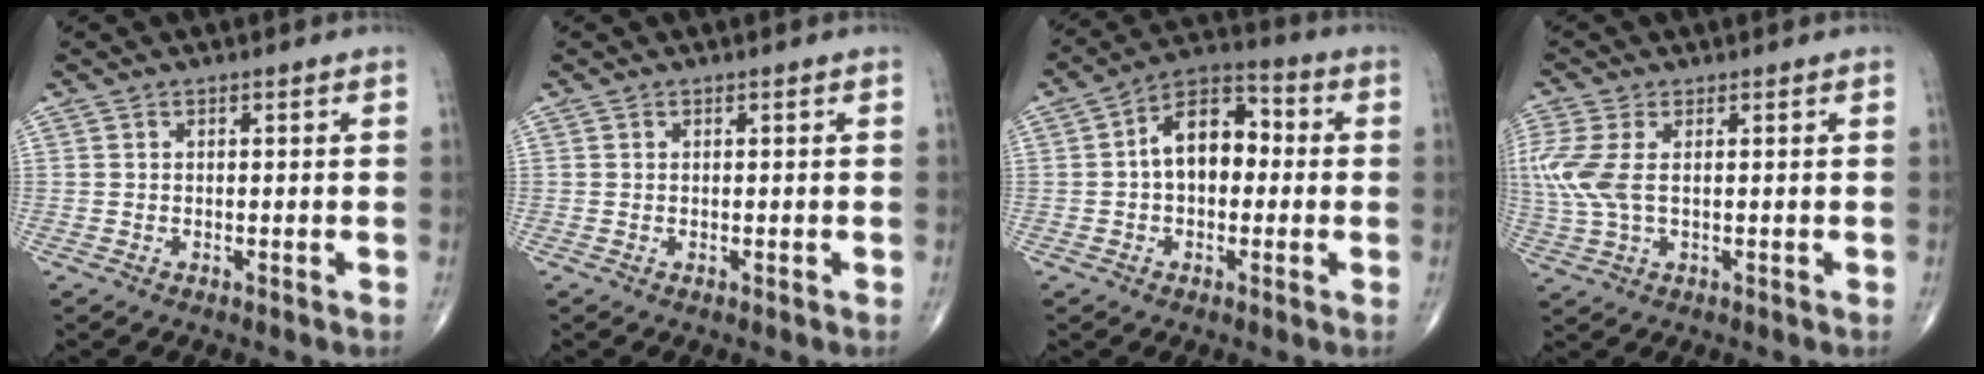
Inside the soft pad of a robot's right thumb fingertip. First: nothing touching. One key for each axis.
{"total": 0.0}
{"total": 11.2, "fx": 0.4, "fy": 7.1, "fz": 8.6, "tx": -0.113, "ty": 0.035, "tz": -0.008}
{"total": 7.9, "fx": 1.0, "fy": 4.1, "fz": 6.7, "tx": -0.192, "ty": 0.007, "tz": 0.027}